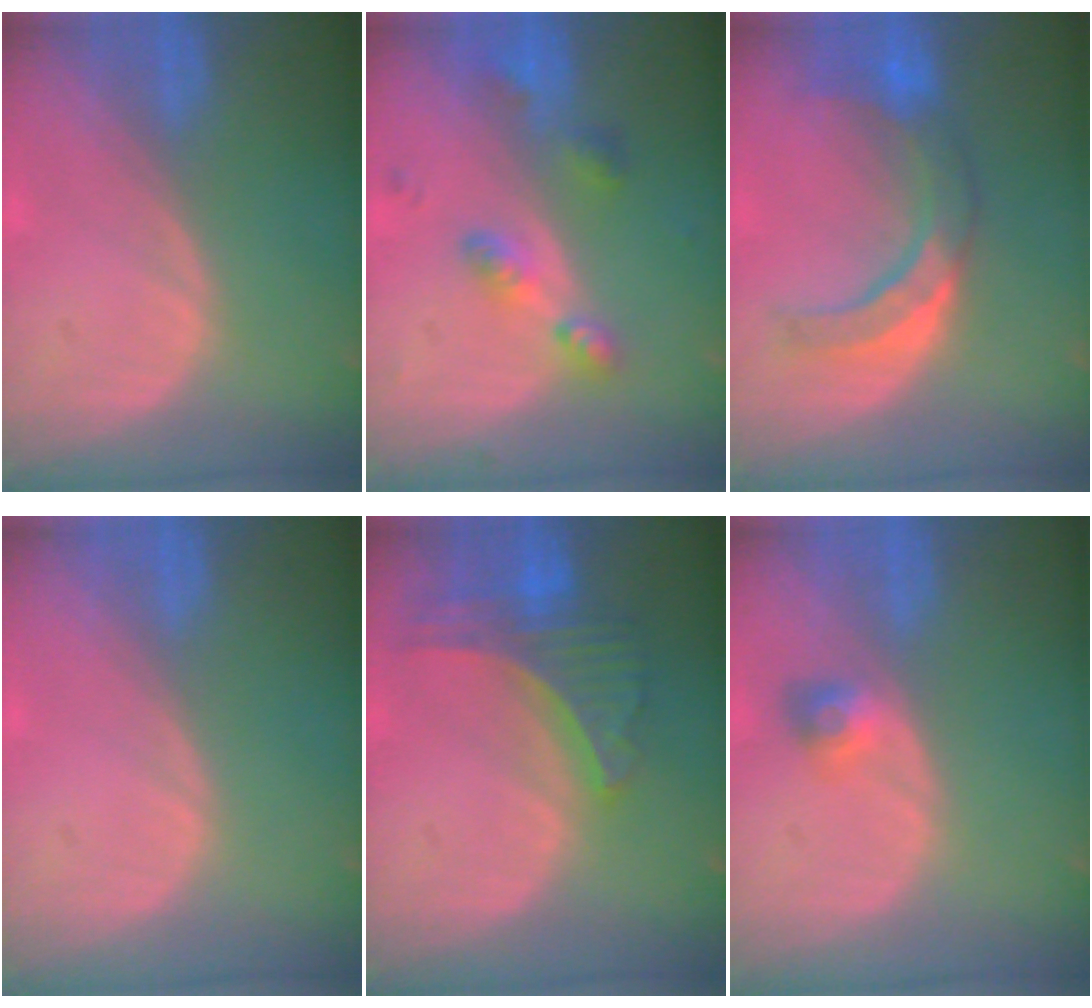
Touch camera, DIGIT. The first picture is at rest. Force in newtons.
{"total": 5.3, "press": 5.2, "slide": 0.9}
{"total": 7.6, "press": 7.6, "slide": 0.7}
{"total": 0.0}
{"total": 7.8, "press": 7.0, "slide": 3.6}
{"total": 3.0, "press": 2.7, "slide": 1.3}